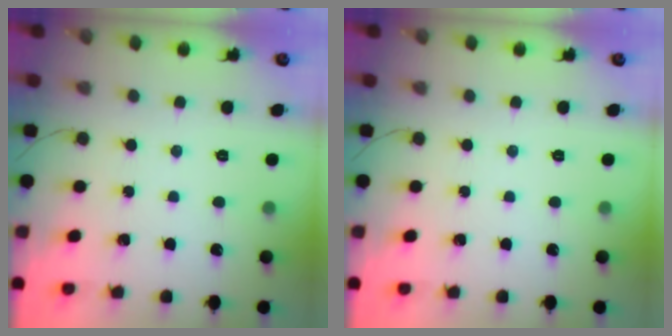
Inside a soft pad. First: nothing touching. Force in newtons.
{"total": 0.0}